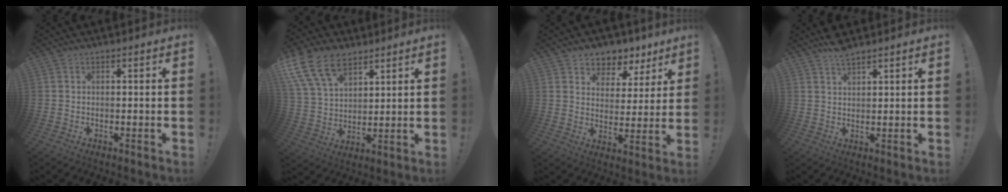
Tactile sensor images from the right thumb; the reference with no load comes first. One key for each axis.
{"total": 16.2, "fx": 9.9, "fy": 9.7, "fz": 8.5, "tx": -0.171, "ty": -0.048, "tz": 0.187}
{"total": 6.0, "fx": 4.0, "fy": 4.4, "fz": 0.8, "tx": -0.009, "ty": -0.038, "tz": 0.079}
{"total": 4.7, "fx": 4.0, "fy": 1.0, "fz": 2.2, "tx": -0.035, "ty": -0.022, "tz": 0.071}